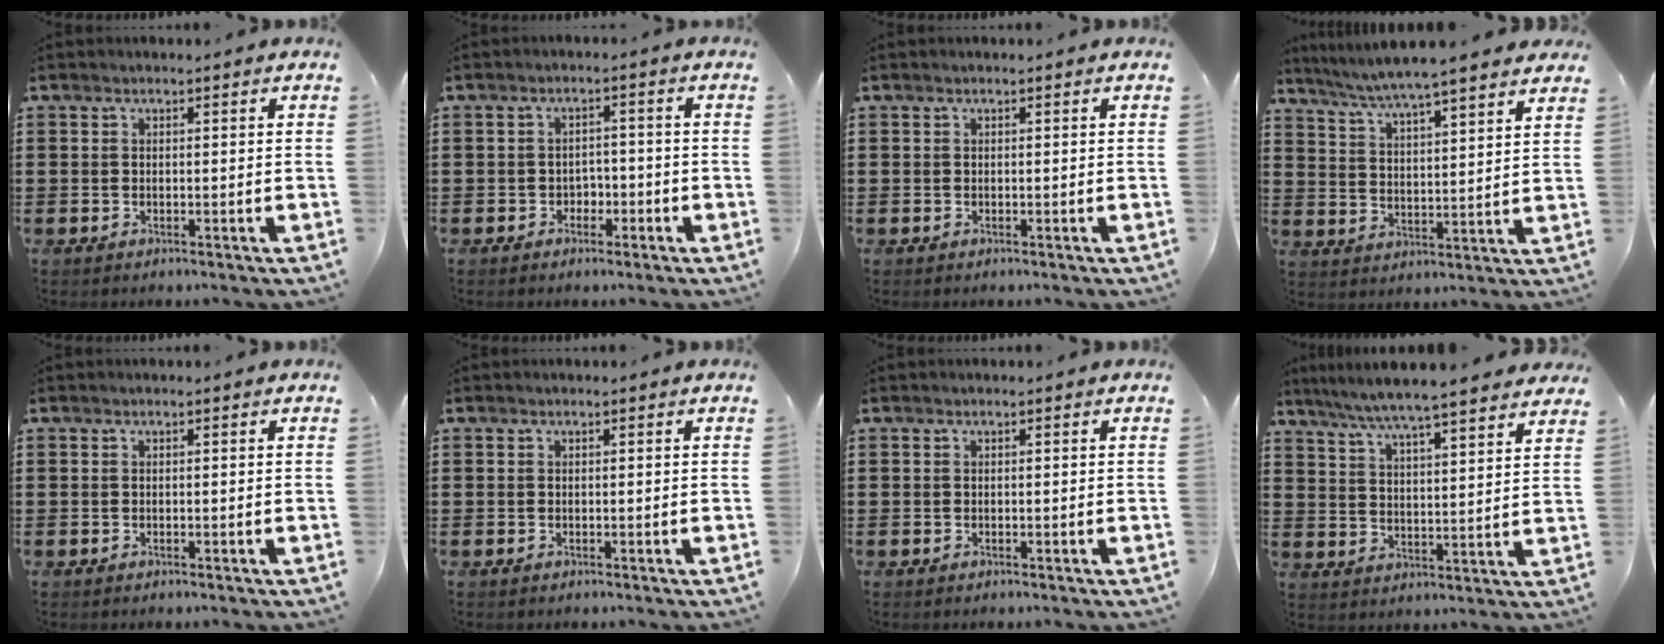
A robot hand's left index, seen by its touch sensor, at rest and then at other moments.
{"total": 2.2, "force": [-1.6, 1.4, 0.6], "torque": [-0.020, 0.002, -0.038]}
{"total": 0.0}
{"total": 5.4, "force": [5.0, -0.4, 2.0], "torque": [-0.061, -0.030, 0.083]}
{"total": 0.0}
{"total": 0.0}
{"total": 0.0}
{"total": 6.0, "force": [5.5, -0.5, 2.3], "torque": [-0.068, -0.035, 0.093]}